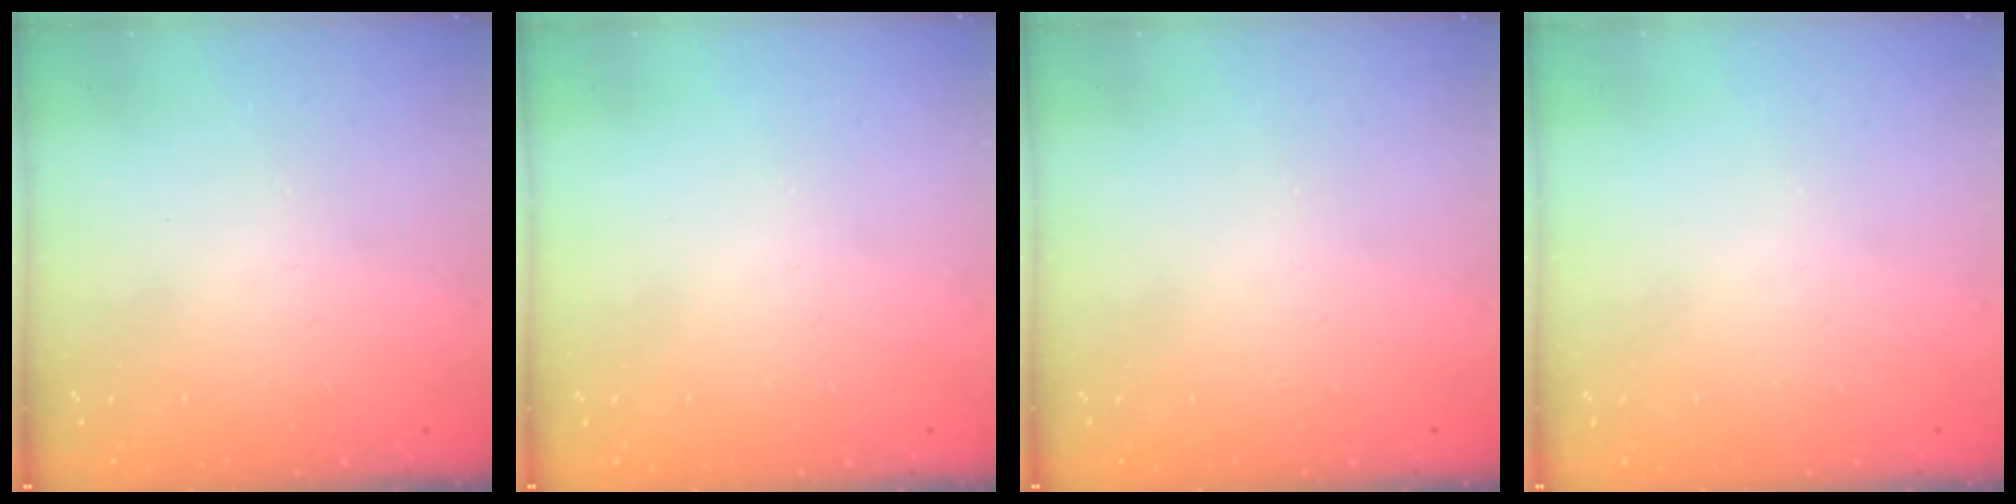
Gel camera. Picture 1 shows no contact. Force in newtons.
{"total": 0.0}
{"total": 0.0}
{"total": 0.0}